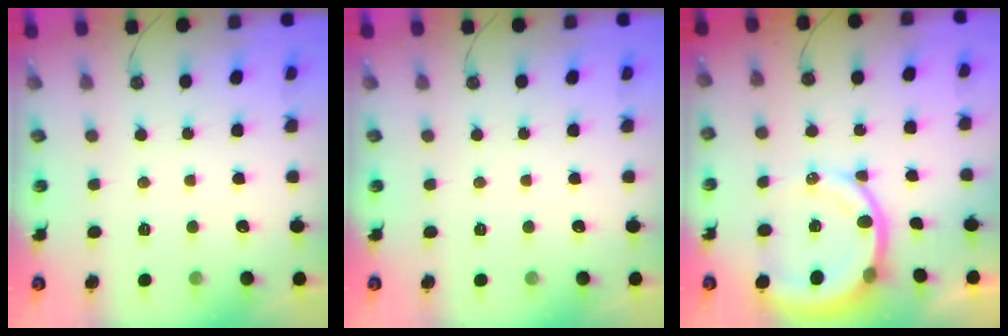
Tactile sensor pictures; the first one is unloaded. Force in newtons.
{"total": 0.0}
{"total": 12.7, "press": 12.6, "slide": 1.6}